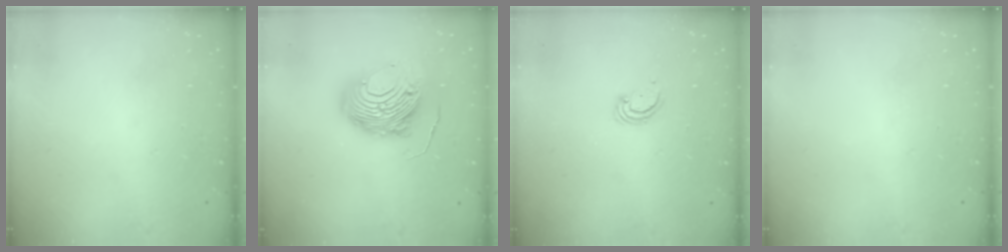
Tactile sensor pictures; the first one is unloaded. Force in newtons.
{"total": 14.7, "press": 14.6, "slide": 1.4}
{"total": 2.6, "press": 2.6, "slide": 0.2}
{"total": 0.0}